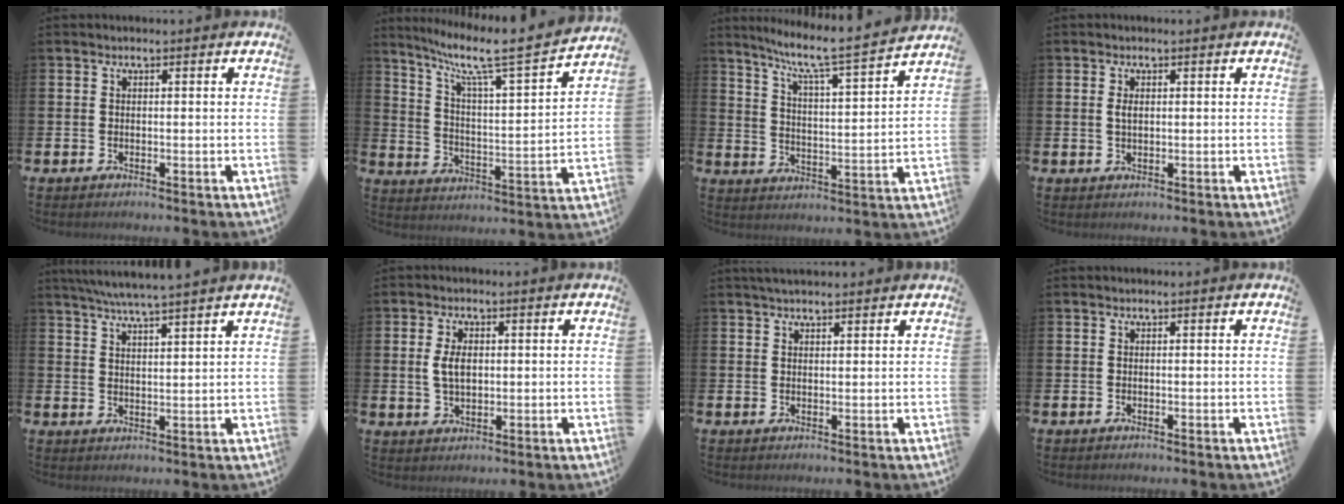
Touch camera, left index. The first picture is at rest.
{"total": 8.3, "force": [6.5, 0.5, 5.1], "torque": [-0.121, -0.051, 0.099]}
{"total": 7.2, "force": [6.4, -0.2, 3.3], "torque": [-0.087, -0.055, 0.102]}
{"total": 1.5, "force": [0.5, 0.8, 1.2], "torque": [-0.015, 0.000, 0.004]}
{"total": 5.1, "force": [4.9, -0.9, 1.3], "torque": [-0.047, -0.021, 0.087]}
{"total": 3.7, "force": [0.9, 2.1, 2.9], "torque": [-0.050, 0.004, 0.011]}
{"total": 2.3, "force": [2.2, 0.5, 0.6], "torque": [-0.007, -0.004, 0.037]}
{"total": 0.0}